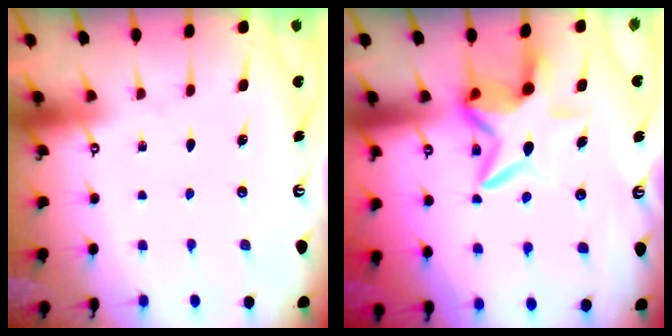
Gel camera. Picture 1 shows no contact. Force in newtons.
{"total": 9.8, "press": 9.7, "slide": 1.1}